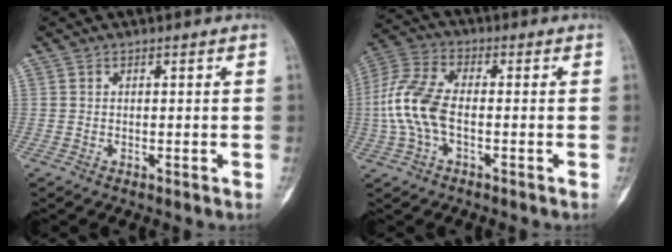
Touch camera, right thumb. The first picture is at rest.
{"total": 10.9, "force": [-1.4, 5.7, 9.2], "torque": [-0.215, 0.026, -0.034]}